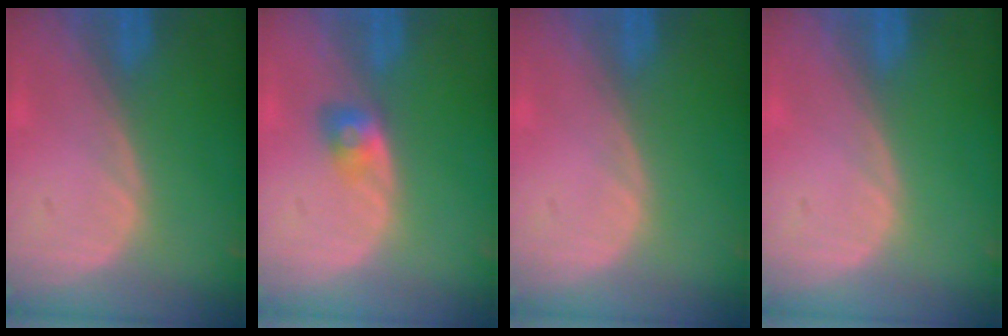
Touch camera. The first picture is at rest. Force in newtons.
{"total": 2.9, "press": 2.4, "slide": 1.5}
{"total": 0.0}
{"total": 0.0}